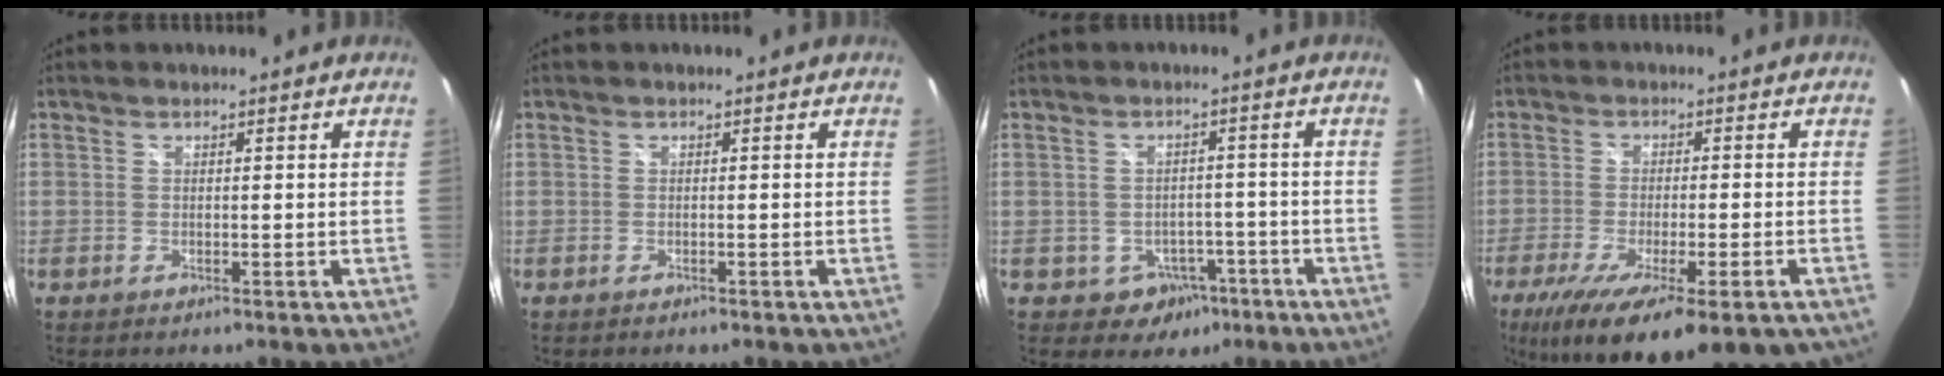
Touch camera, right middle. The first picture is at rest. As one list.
[{"total": 0.6, "force": [-0.5, 0.2, 0.2], "torque": [-0.005, 0.000, -0.006]}, {"total": 5.6, "force": [-2.9, 4.6, 1.2], "torque": [-0.032, 0.018, -0.023]}, {"total": 20.0, "force": [-13.2, 4.7, 14.3], "torque": [-0.254, -0.071, -0.189]}]